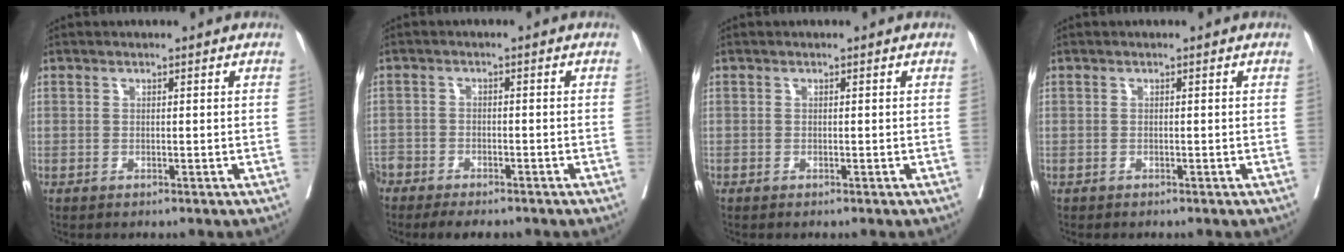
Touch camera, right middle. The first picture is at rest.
{"total": 9.6, "force": [-7.8, 3.8, 4.2], "torque": [-0.089, -0.005, -0.117]}
{"total": 0.0}
{"total": 0.0}